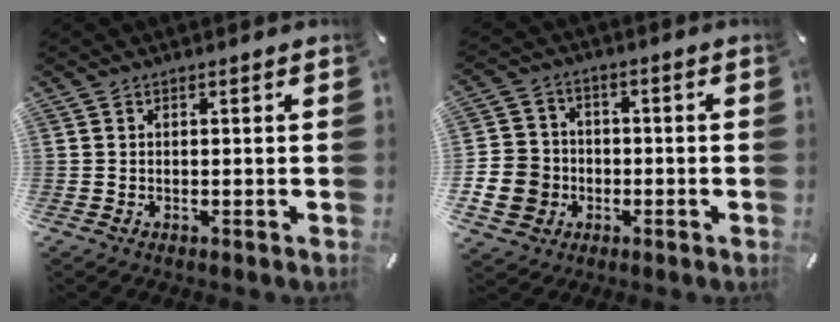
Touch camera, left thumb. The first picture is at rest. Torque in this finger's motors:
{"motor_torque": [0.18, 1.69, 0.19, -0.03, 0.03]}